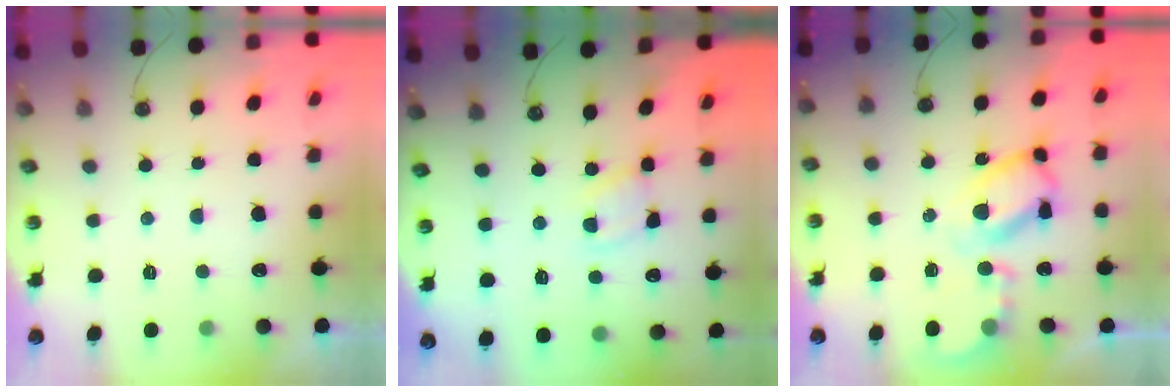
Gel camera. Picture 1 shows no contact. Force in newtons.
{"total": 1.2, "press": 1.2, "slide": 0.2}
{"total": 11.9, "press": 11.8, "slide": 1.2}